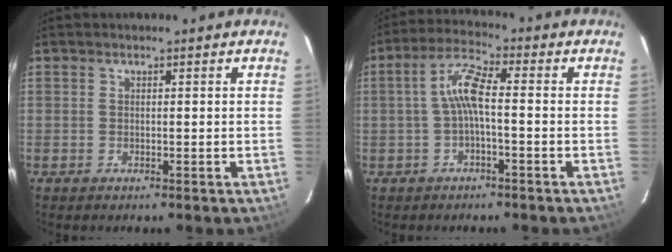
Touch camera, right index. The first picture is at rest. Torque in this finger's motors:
{"motor_torque": [0.70, -0.26, 0.53, 0.15]}